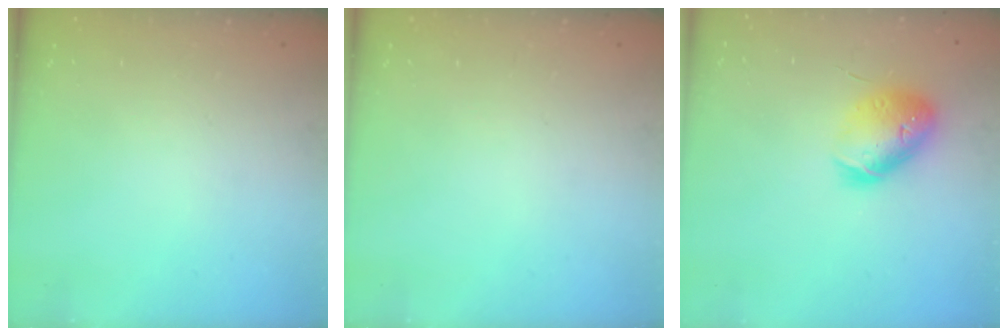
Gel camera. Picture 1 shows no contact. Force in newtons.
{"total": 0.0}
{"total": 14.9, "press": 14.7, "slide": 2.2}